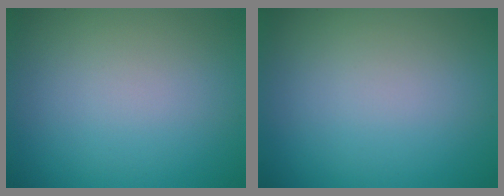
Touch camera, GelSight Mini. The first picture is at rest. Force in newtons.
{"total": 0.0}